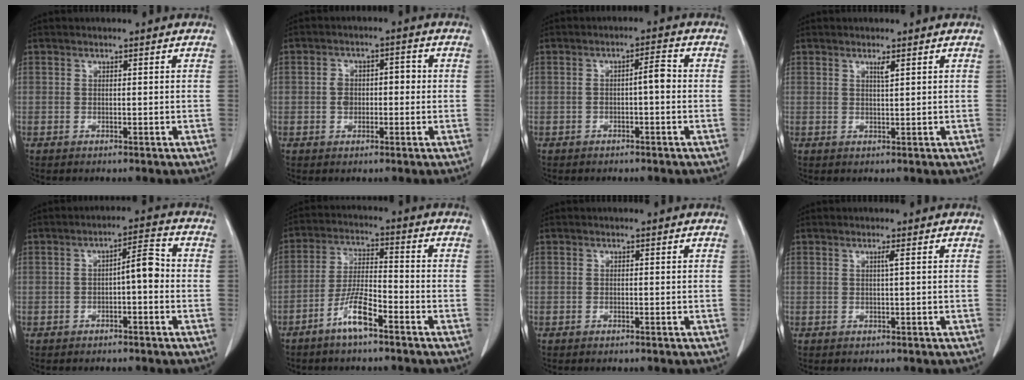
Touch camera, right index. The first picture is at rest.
{"total": 4.3, "force": [-0.3, 3.0, 3.2], "torque": [-0.059, 0.027, -0.005]}
{"total": 3.1, "force": [-0.4, 0.5, 3.0], "torque": [-0.044, 0.010, -0.007]}
{"total": 1.2, "force": [0.7, -0.1, 1.0], "torque": [-0.019, -0.005, 0.013]}
{"total": 4.6, "force": [-0.7, 1.1, 4.4], "torque": [-0.062, 0.020, -0.012]}
{"total": 7.0, "force": [-4.4, 1.0, 5.3], "torque": [-0.110, -0.001, -0.086]}
{"total": 0.0}
{"total": 0.7, "force": [0.2, -0.3, 0.6], "torque": [-0.015, -0.002, 0.006]}